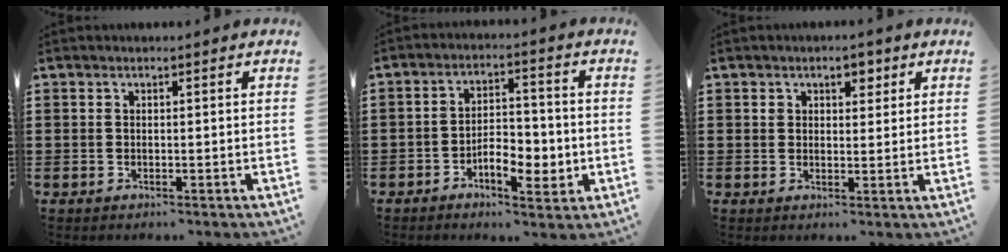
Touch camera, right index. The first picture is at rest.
{"total": 6.3, "force": [-2.4, 3.1, 4.9], "torque": [-0.077, 0.007, -0.044]}
{"total": 2.8, "force": [1.5, 1.9, 1.3], "torque": [-0.017, 0.003, 0.022]}